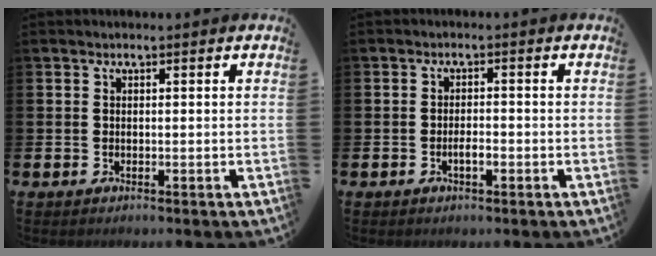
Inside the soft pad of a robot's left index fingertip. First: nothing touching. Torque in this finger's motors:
{"motor_torque": [0.03, 0.08, 0.00, 0.01]}